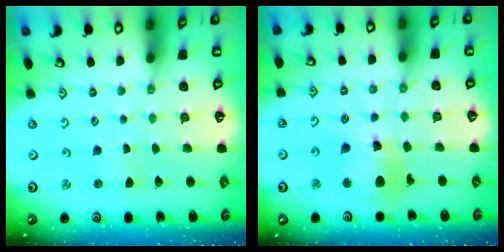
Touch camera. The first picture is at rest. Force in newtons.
{"total": 12.1, "press": 12.0, "slide": 1.2}